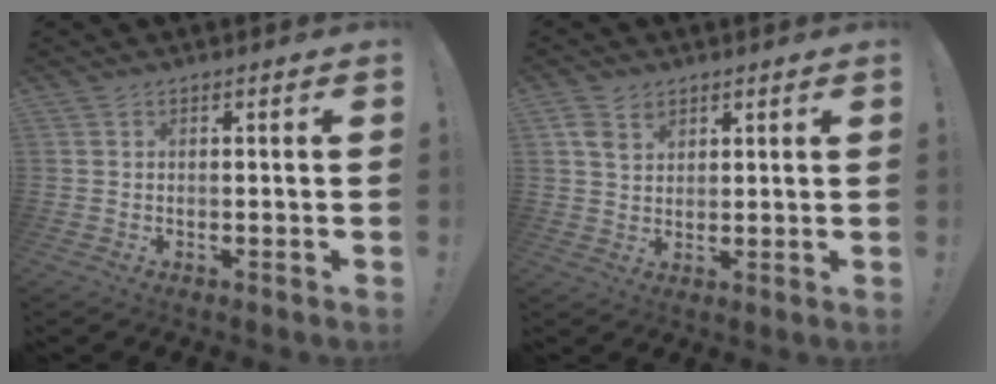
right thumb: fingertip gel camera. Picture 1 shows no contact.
{"total": 5.5, "force": [3.3, 3.7, 2.4], "torque": [-0.029, -0.012, 0.061]}